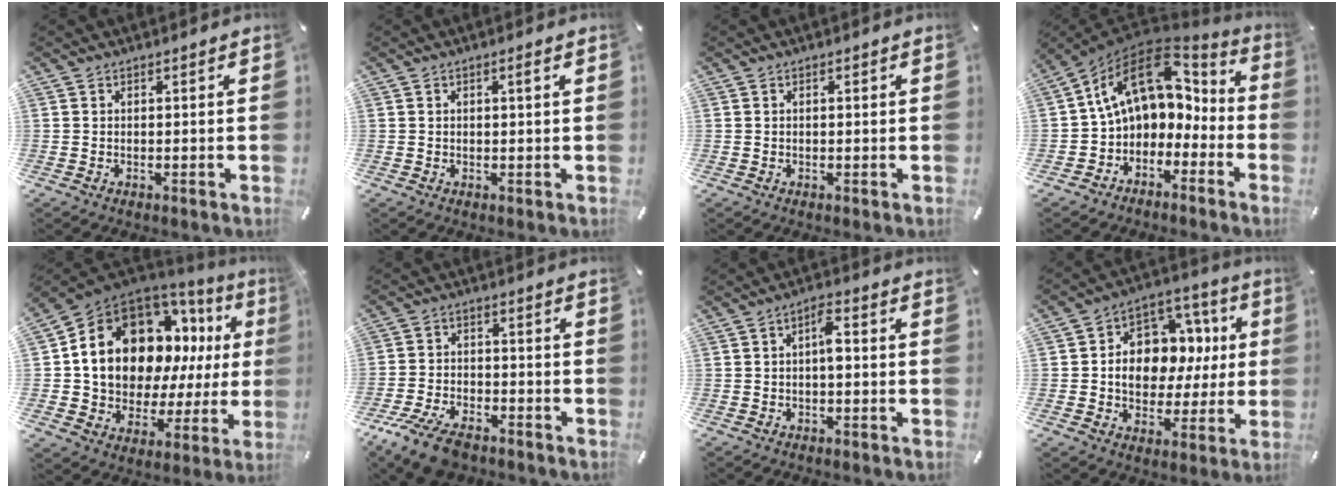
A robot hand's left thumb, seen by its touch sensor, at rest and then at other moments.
{"total": 1.4, "force": [0.4, 0.3, 1.3], "torque": [-0.026, 0.003, 0.006]}
{"total": 0.5, "force": [0.0, 0.2, 0.5], "torque": [-0.009, 0.002, -0.001]}
{"total": 13.8, "force": [4.3, 9.9, 8.5], "torque": [-0.146, -0.018, 0.075]}
{"total": 19.3, "force": [6.3, 13.5, 12.3], "torque": [-0.216, -0.056, 0.122]}
{"total": 9.5, "force": [-6.9, 4.3, 4.9], "torque": [-0.100, 0.032, -0.130]}
{"total": 4.5, "force": [-0.3, 1.9, 4.1], "torque": [-0.069, 0.013, -0.009]}
{"total": 12.5, "force": [0.0, 10.7, 6.6], "torque": [-0.104, -0.006, 0.009]}